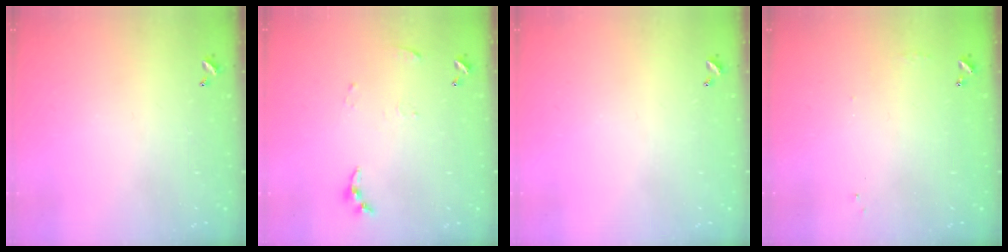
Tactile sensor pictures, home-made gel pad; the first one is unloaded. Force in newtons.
{"total": 4.3, "press": 4.3, "slide": 0.5}
{"total": 0.0}
{"total": 4.3, "press": 4.3, "slide": 0.6}